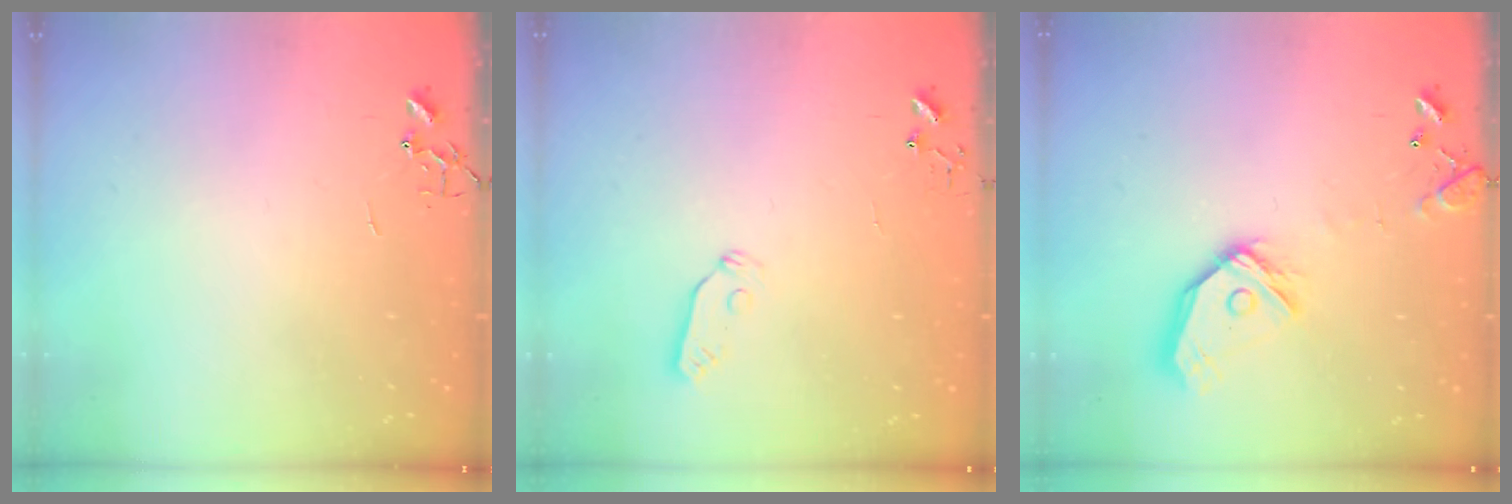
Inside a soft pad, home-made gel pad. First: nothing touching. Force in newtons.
{"total": 3.8, "press": 3.7, "slide": 0.5}
{"total": 14.2, "press": 14.1, "slide": 2.1}